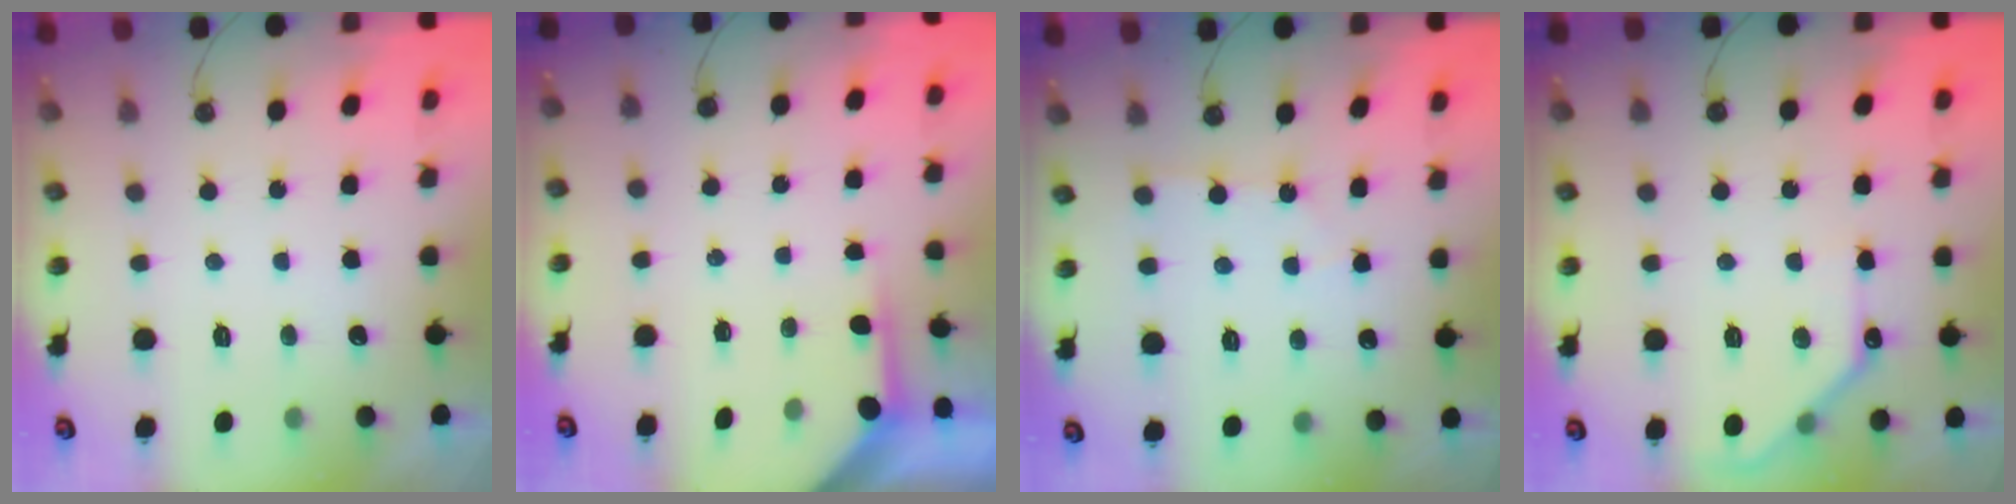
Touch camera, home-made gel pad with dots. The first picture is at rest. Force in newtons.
{"total": 3.5, "press": 3.5, "slide": 0.3}
{"total": 3.1, "press": 3.1, "slide": 0.5}
{"total": 10.0, "press": 10.0, "slide": 0.4}